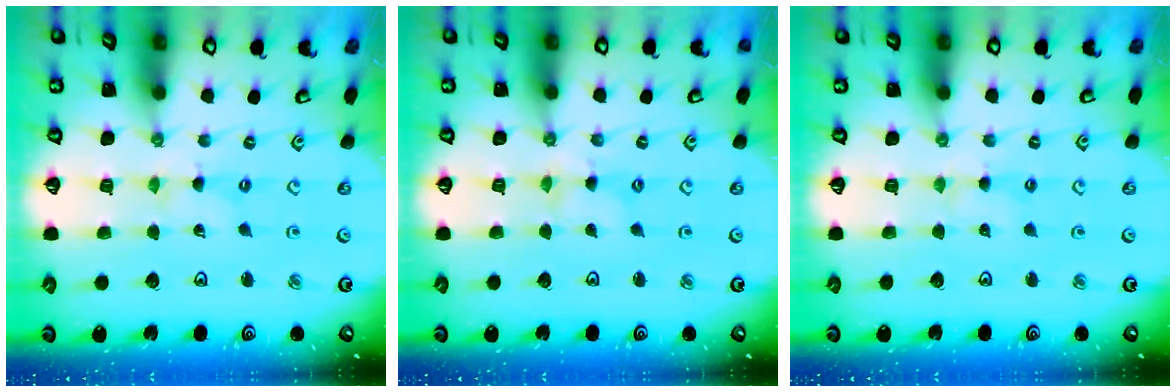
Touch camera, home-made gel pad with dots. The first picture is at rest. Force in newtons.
{"total": 1.3, "press": 1.3, "slide": 0.3}
{"total": 1.9, "press": 1.9, "slide": 0.3}